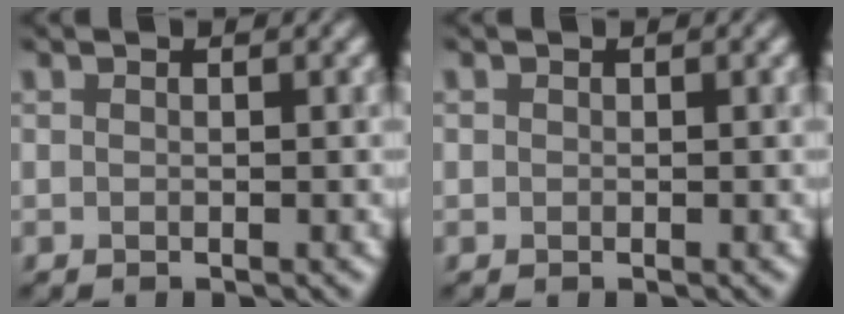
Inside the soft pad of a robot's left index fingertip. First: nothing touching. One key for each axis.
{"total": 0.0}